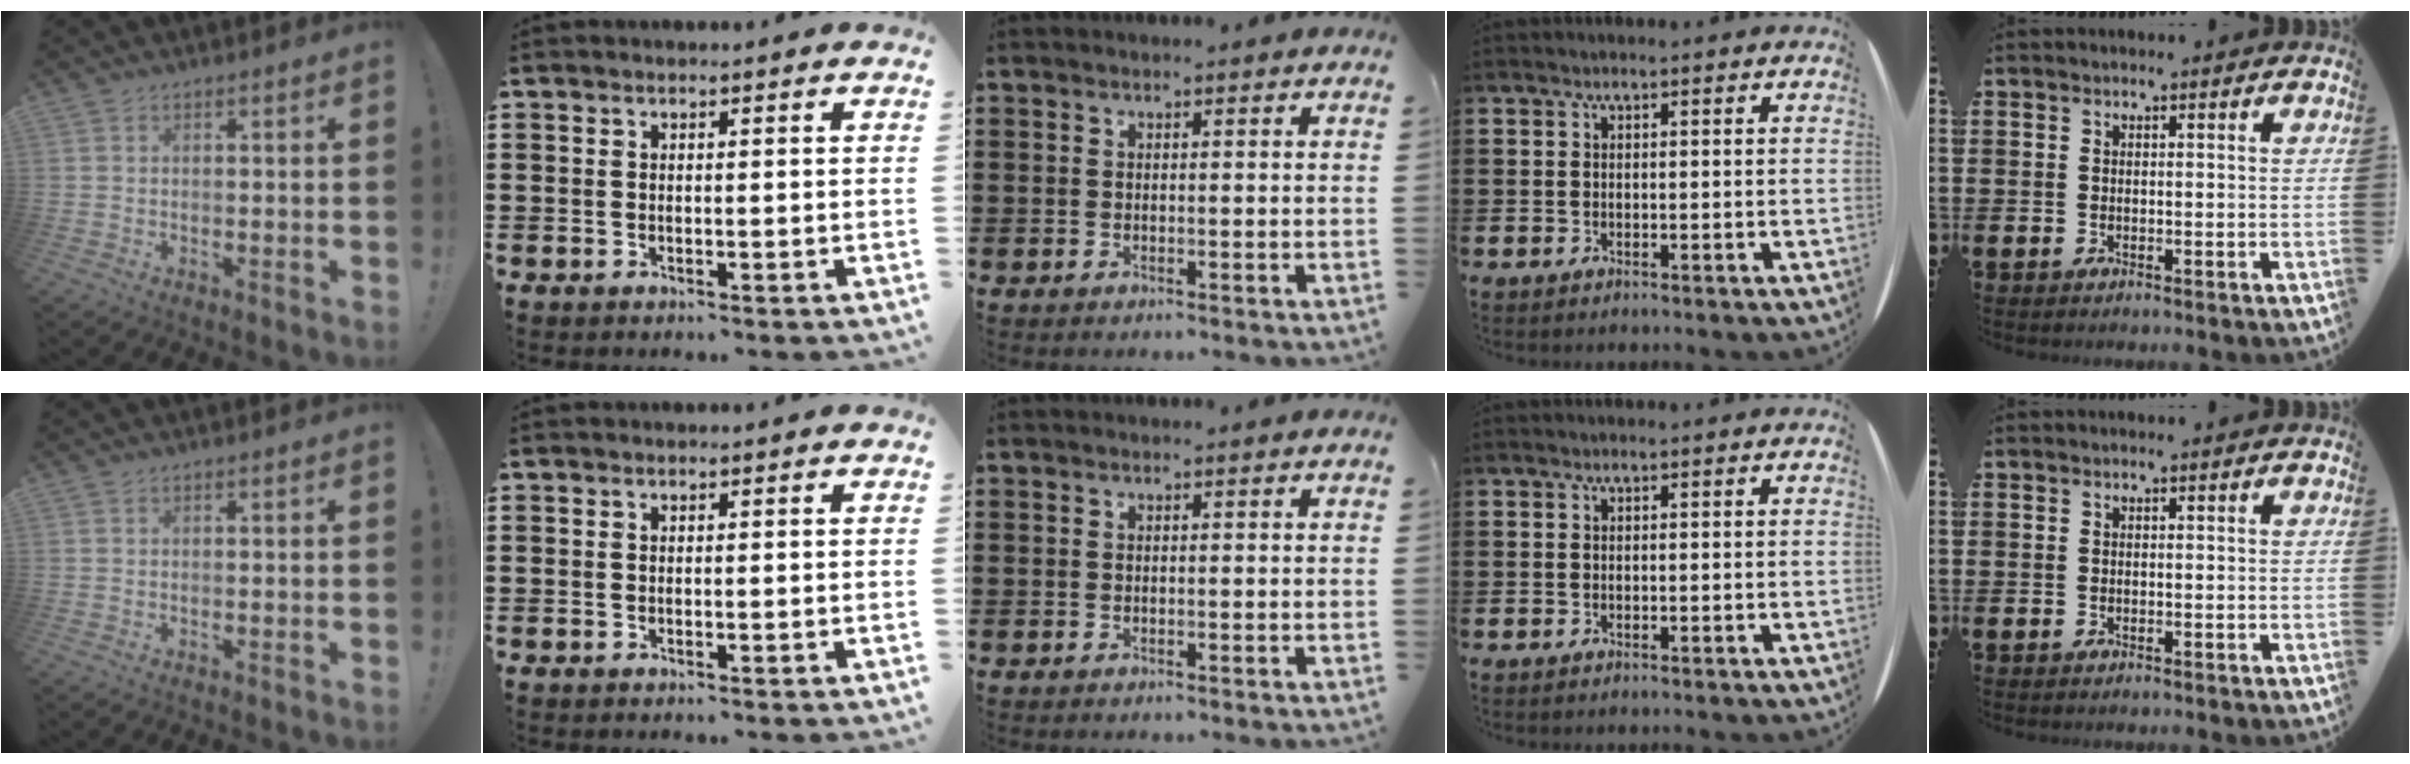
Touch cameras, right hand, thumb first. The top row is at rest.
{}